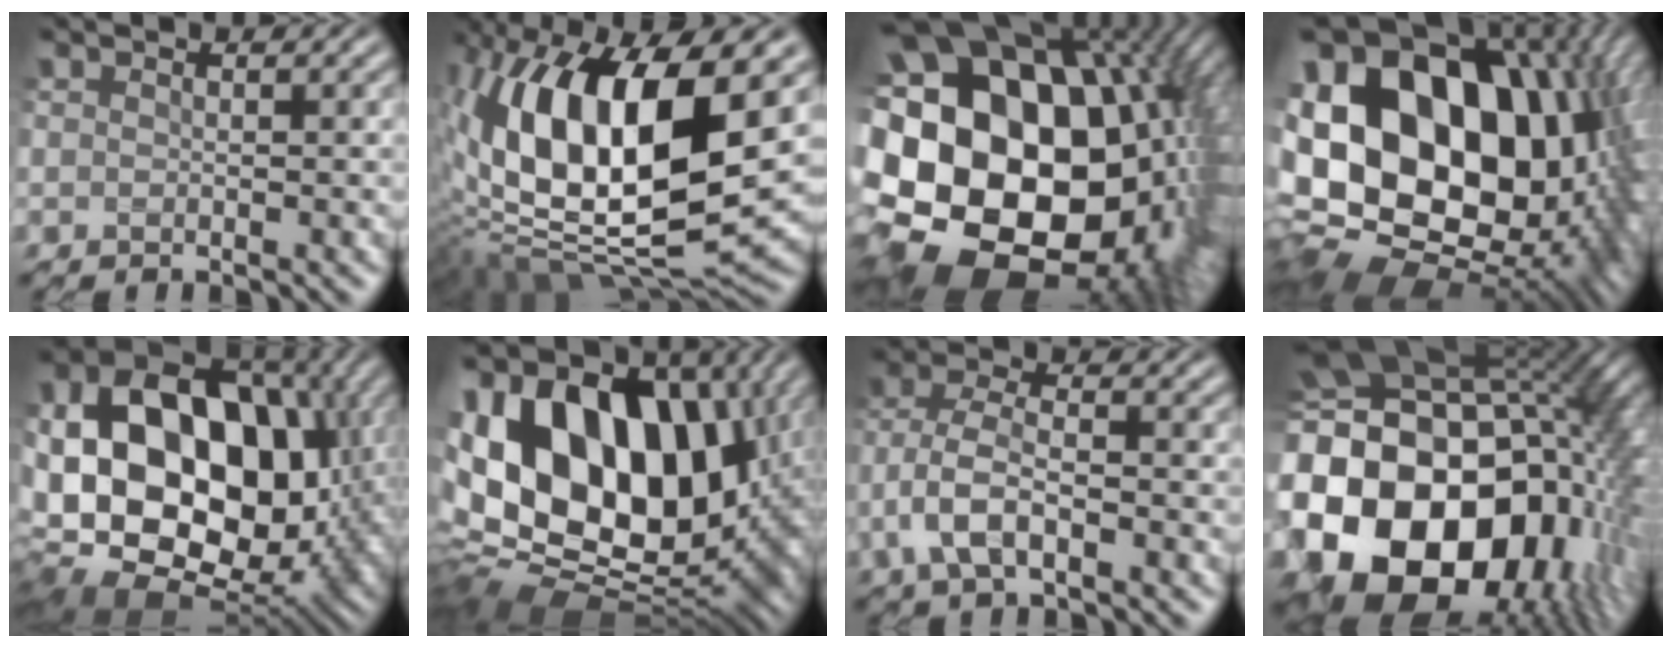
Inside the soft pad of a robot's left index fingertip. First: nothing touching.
{"total": 15.1, "force": [2.4, 6.8, 13.3], "torque": [-0.253, -0.008, 0.036]}
{"total": 23.1, "force": [0.0, 16.7, 16.0], "torque": [-0.309, -0.039, 0.005]}
{"total": 22.6, "force": [3.0, 15.8, 15.9], "torque": [-0.316, 0.007, 0.077]}
{"total": 21.0, "force": [0.4, 14.7, 15.0], "torque": [-0.291, -0.005, 0.031]}
{"total": 17.4, "force": [4.0, 11.2, 12.7], "torque": [-0.218, 0.029, 0.062]}
{"total": 5.0, "force": [-1.8, 2.4, 4.0], "torque": [-0.090, 0.008, -0.039]}
{"total": 21.8, "force": [-3.3, 16.0, 14.5], "torque": [-0.298, -0.037, -0.044]}